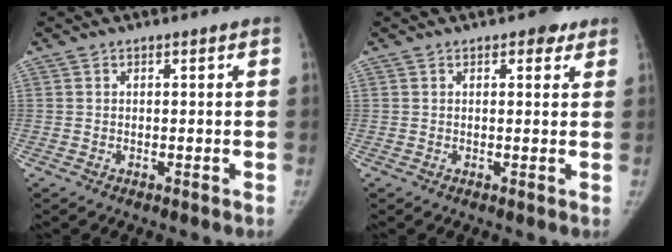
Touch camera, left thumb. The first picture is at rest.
{"total": 2.7, "force": [1.6, 1.6, 1.4], "torque": [0.001, -0.004, 0.015]}